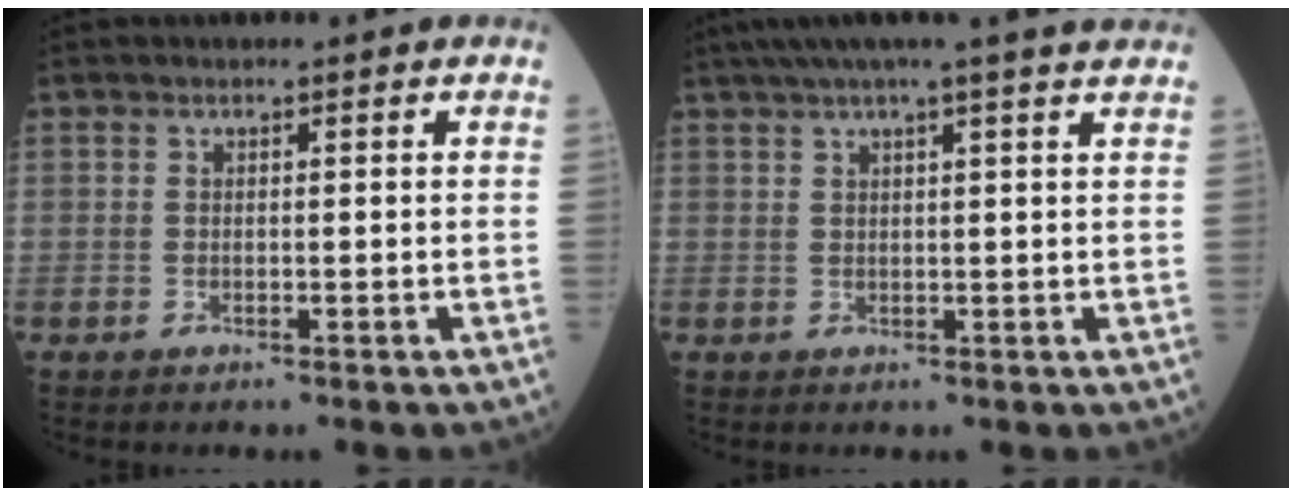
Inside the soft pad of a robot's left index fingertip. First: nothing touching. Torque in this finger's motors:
{"motor_torque": [0.26, -0.48, 0.19, 0.10]}